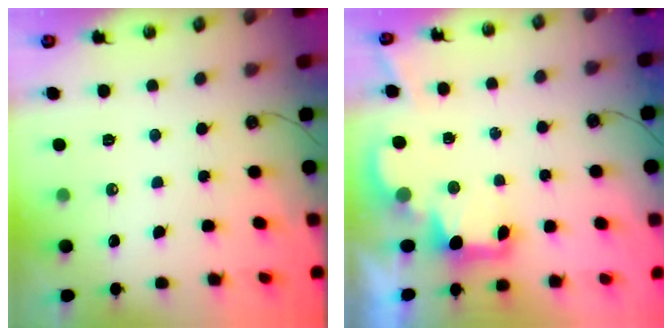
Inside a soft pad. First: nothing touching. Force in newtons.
{"total": 2.9, "press": 2.9, "slide": 0.6}